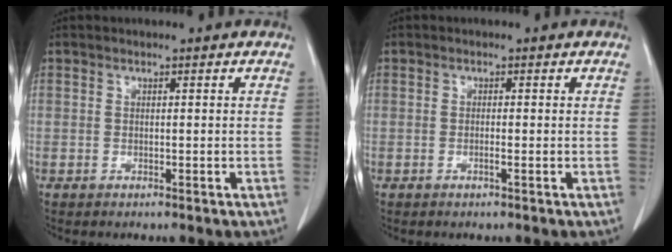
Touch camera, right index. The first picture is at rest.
{"total": 0.8, "force": [-0.4, -0.1, 0.7], "torque": [-0.016, -0.001, -0.006]}